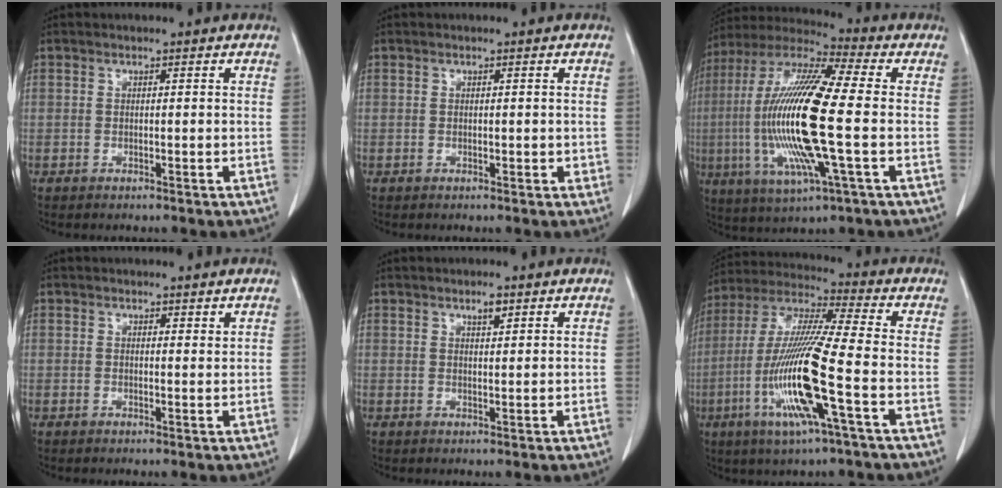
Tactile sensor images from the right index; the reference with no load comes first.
{"total": 1.2, "force": [0.0, 0.7, 0.9], "torque": [-0.011, 0.001, 0.003]}
{"total": 20.4, "force": [-2.3, 1.7, 20.2], "torque": [-0.427, -0.011, -0.049]}
{"total": 0.8, "force": [0.7, 0.3, 0.2], "torque": [-0.003, -0.003, 0.008]}
{"total": 1.7, "force": [1.1, 0.4, 1.2], "torque": [-0.021, -0.001, 0.019]}
{"total": 16.2, "force": [-4.9, -0.1, 15.5], "torque": [-0.323, -0.016, -0.101]}